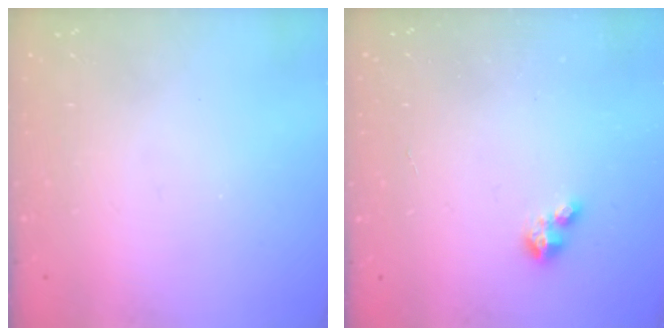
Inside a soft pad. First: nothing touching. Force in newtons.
{"total": 2.9, "press": 2.9, "slide": 0.2}